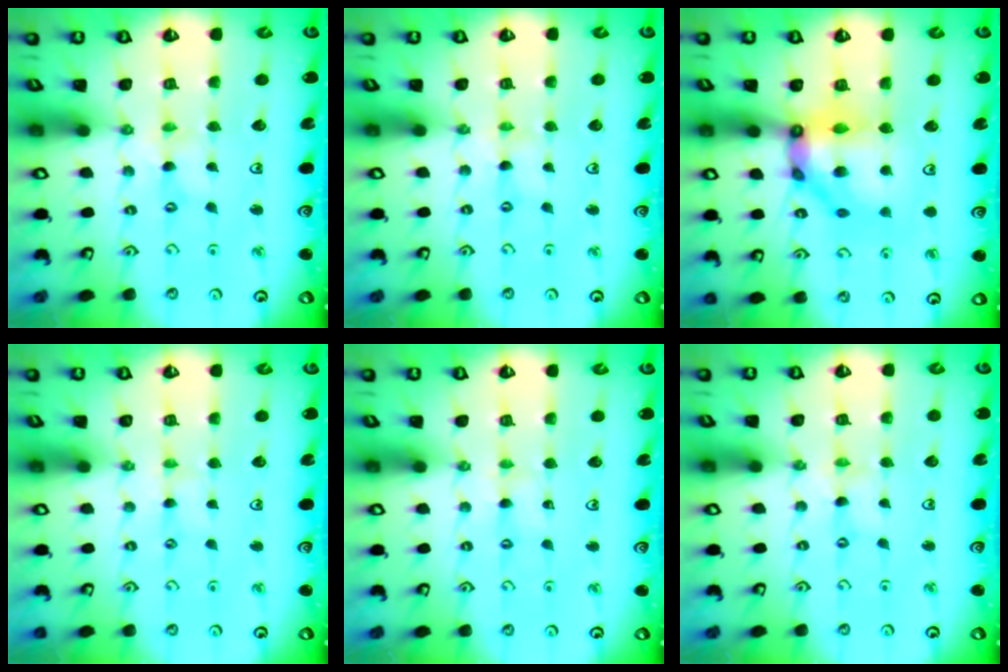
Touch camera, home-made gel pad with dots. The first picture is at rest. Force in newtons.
{"total": 0.0}
{"total": 12.8, "press": 12.7, "slide": 1.3}
{"total": 1.3, "press": 1.3, "slide": 0.4}
{"total": 2.0, "press": 2.0, "slide": 0.4}
{"total": 0.0}